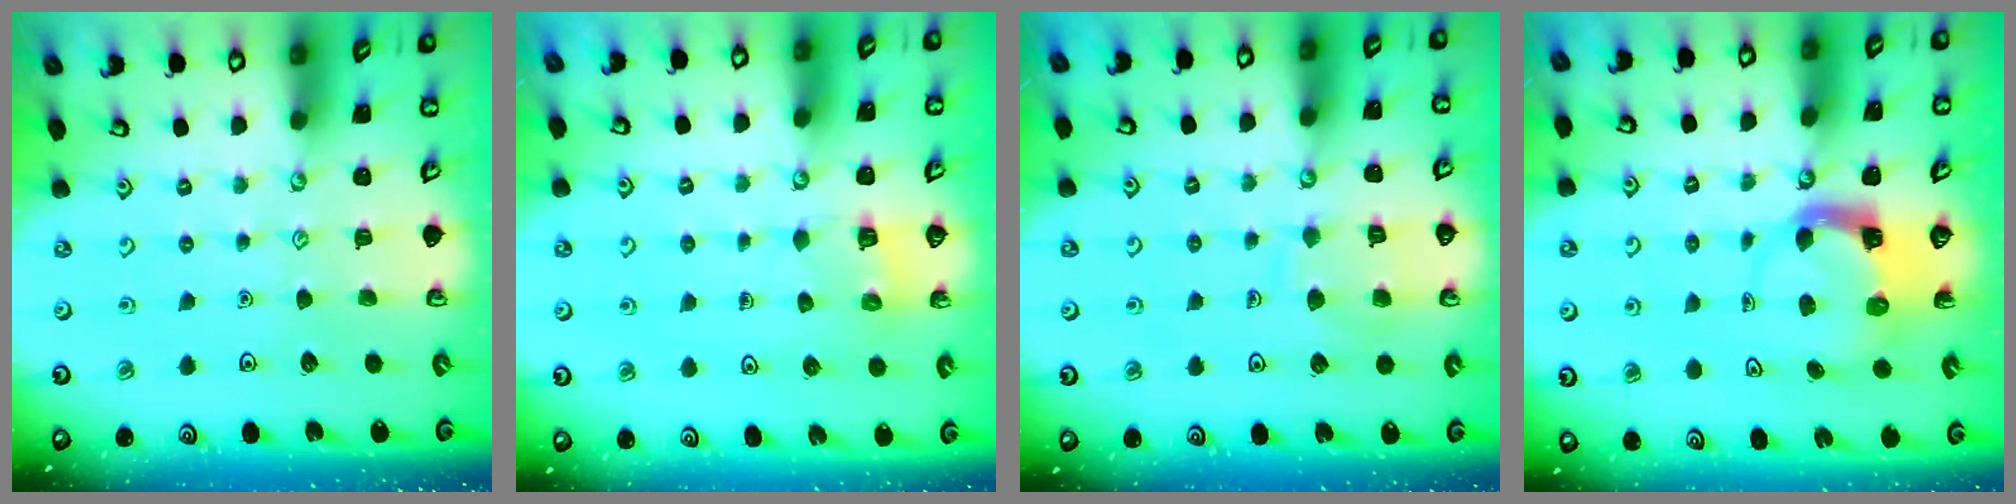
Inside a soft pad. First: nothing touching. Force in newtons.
{"total": 2.5, "press": 2.5, "slide": 0.1}
{"total": 8.5, "press": 8.5, "slide": 0.8}
{"total": 3.8, "press": 3.8, "slide": 0.6}